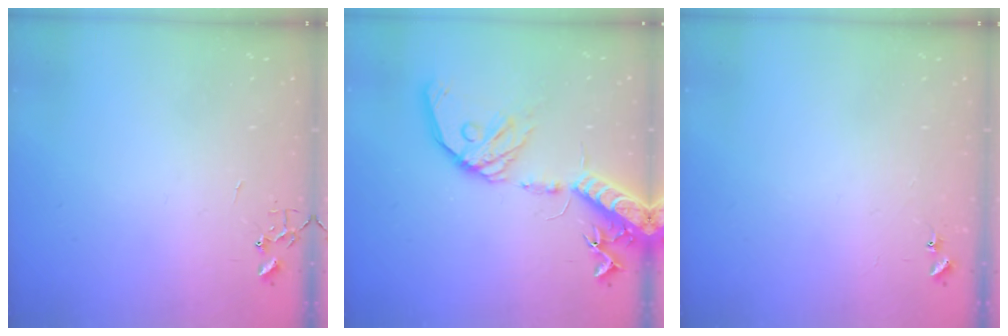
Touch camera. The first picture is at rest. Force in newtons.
{"total": 20.1, "press": 19.7, "slide": 3.7}
{"total": 4.3, "press": 4.2, "slide": 0.6}